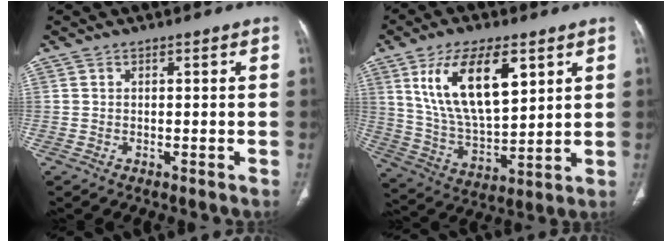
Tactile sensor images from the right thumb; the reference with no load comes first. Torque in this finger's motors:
{"motor_torque": [0.01, 3.34, 1.25, 0.57, 0.18]}